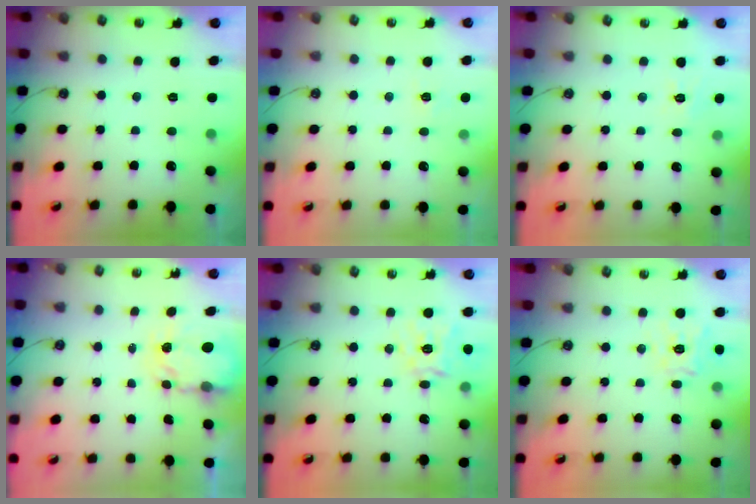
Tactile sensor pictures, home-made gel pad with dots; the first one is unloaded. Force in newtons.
{"total": 4.7, "press": 4.6, "slide": 0.6}
{"total": 4.7, "press": 4.7, "slide": 0.6}
{"total": 3.8, "press": 3.8, "slide": 0.1}
{"total": 15.8, "press": 15.7, "slide": 1.9}
{"total": 12.6, "press": 12.5, "slide": 1.6}